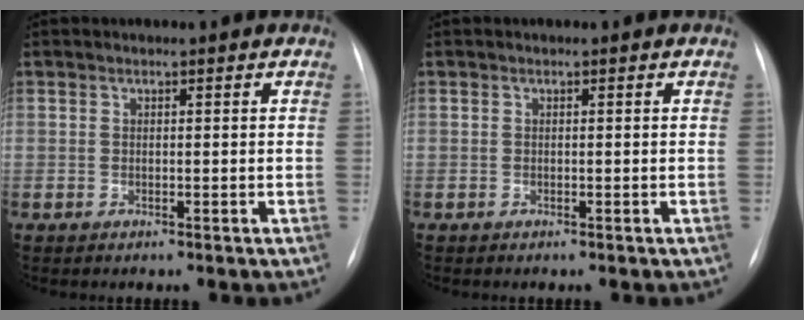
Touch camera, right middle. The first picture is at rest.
{"total": 0.0}